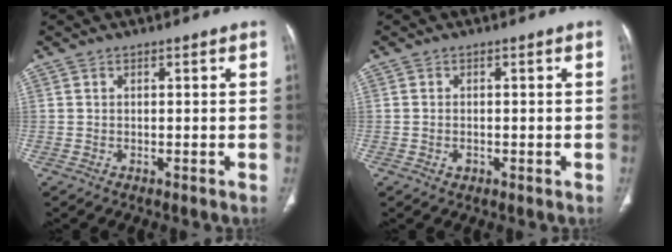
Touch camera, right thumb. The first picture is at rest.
{"total": 1.2, "force": [-0.4, 0.9, 0.7], "torque": [-0.011, 0.004, -0.005]}